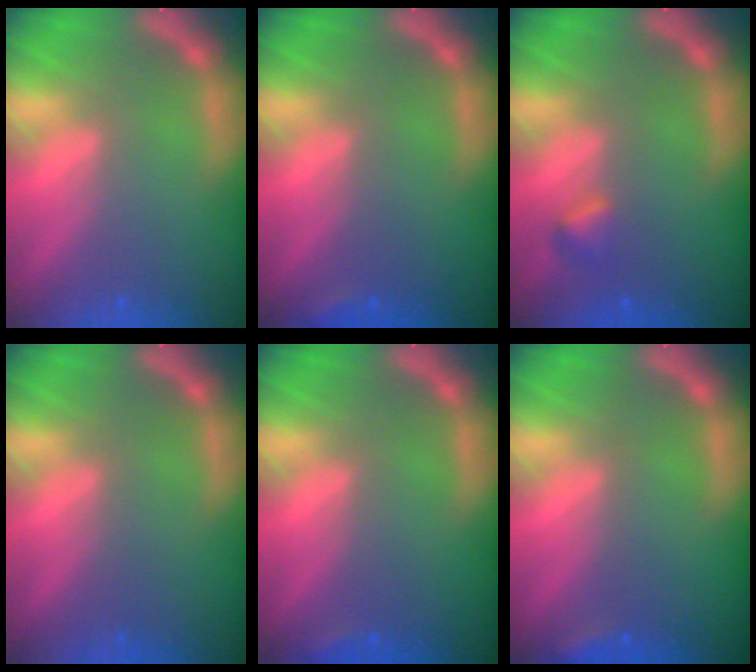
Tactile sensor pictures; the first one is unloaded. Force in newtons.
{"total": 0.9}
{"total": 1.4}
{"total": 0.0}
{"total": 0.9}
{"total": 1.4}